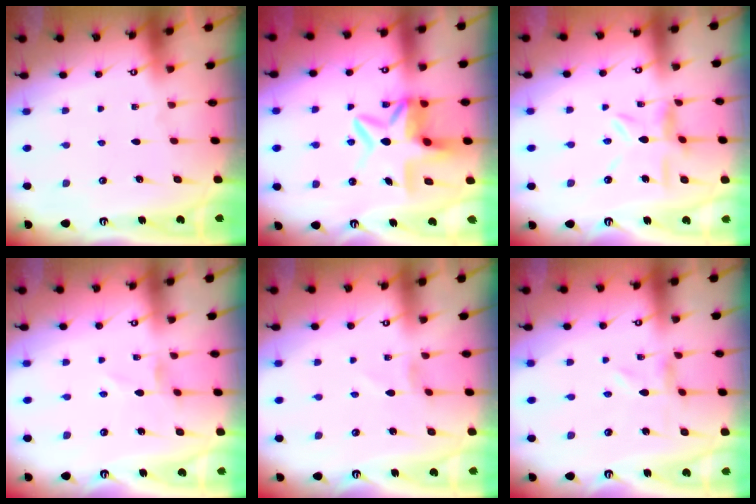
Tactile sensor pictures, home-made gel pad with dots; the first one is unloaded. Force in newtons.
{"total": 9.8, "press": 9.7, "slide": 1.9}
{"total": 9.1, "press": 9.0, "slide": 0.8}
{"total": 1.1, "press": 1.1, "slide": 0.1}
{"total": 1.3, "press": 1.3, "slide": 0.2}
{"total": 0.0}